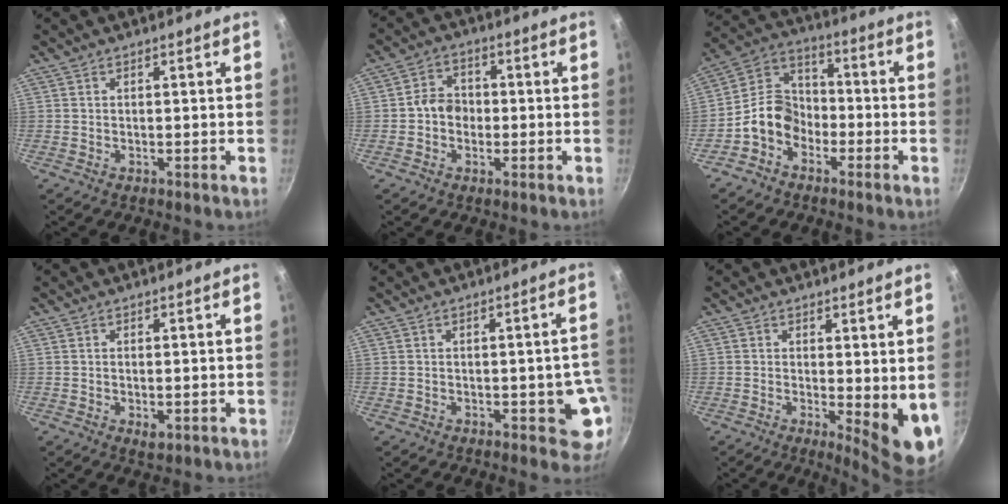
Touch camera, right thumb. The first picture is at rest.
{"total": 5.3, "force": [-0.7, 4.5, 2.8], "torque": [-0.019, 0.015, -0.021]}
{"total": 10.0, "force": [-4.0, 7.7, 5.0], "torque": [-0.062, 0.050, -0.098]}
{"total": 2.2, "force": [-0.5, 1.2, 1.8], "torque": [-0.028, -0.006, -0.005]}
{"total": 7.2, "force": [-1.6, 3.4, 6.2], "torque": [-0.032, 0.013, -0.016]}
{"total": 8.0, "force": [0.1, 2.8, 7.5], "torque": [-0.090, -0.019, 0.006]}